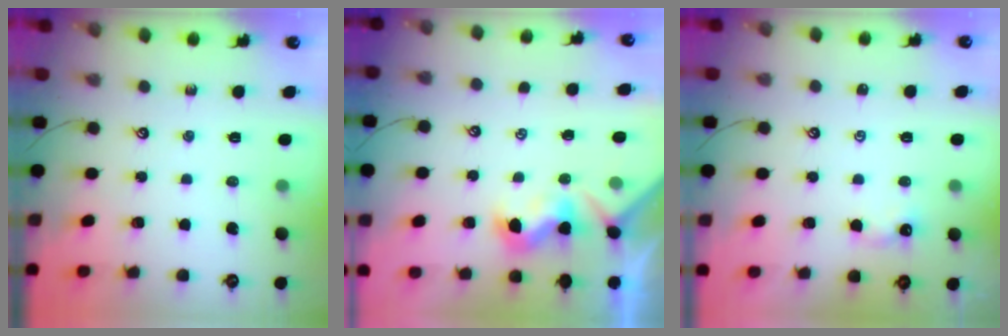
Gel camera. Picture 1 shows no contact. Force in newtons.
{"total": 1.9, "press": 1.7, "slide": 0.8}
{"total": 1.9, "press": 1.8, "slide": 0.5}